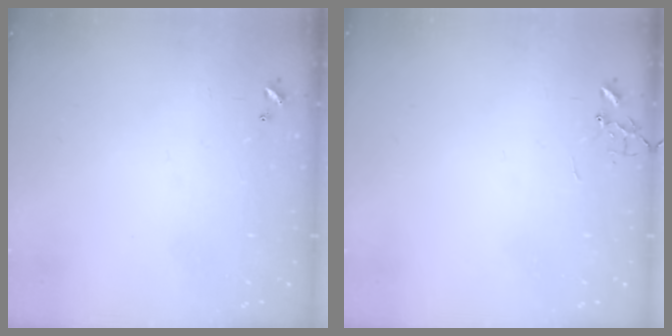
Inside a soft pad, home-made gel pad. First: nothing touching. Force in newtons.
{"total": 0.0}